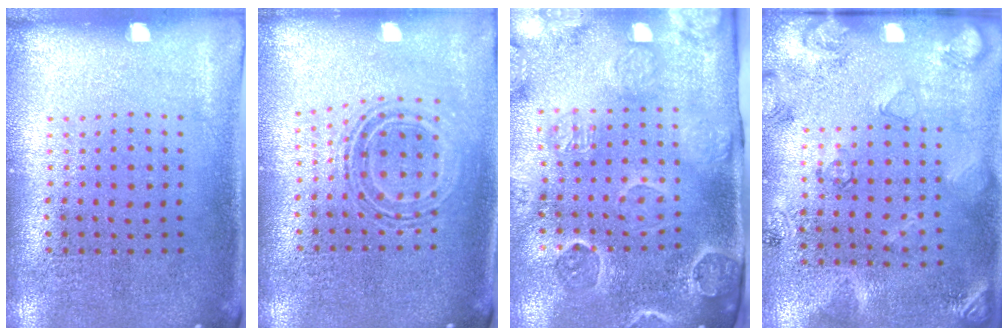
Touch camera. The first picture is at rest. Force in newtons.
{"total": 0.9, "press": 0.8, "slide": 0.3}
{"total": 3.2, "press": 3.2, "slide": 0.5}
{"total": 2.6, "press": 1.8, "slide": 1.9}